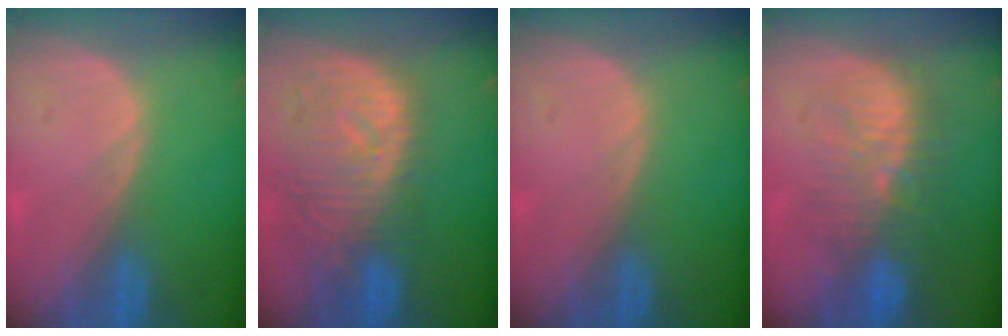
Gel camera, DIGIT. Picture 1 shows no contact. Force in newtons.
{"total": 11.2, "press": 9.7, "slide": 5.5}
{"total": 0.0}
{"total": 9.3, "press": 9.0, "slide": 2.4}